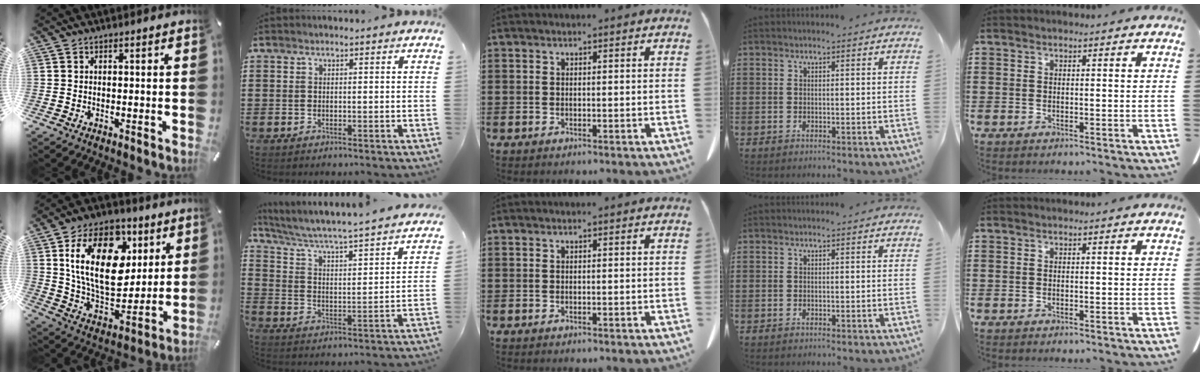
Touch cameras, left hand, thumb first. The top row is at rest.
{"thumb": {"total": 22.7, "force": [7.4, 14.6, 15.8], "torque": [-0.285, -0.022, 0.124]}, "index": {"total": 3.2, "force": [2.7, -0.2, 1.6], "torque": [-0.049, -0.040, 0.031]}}